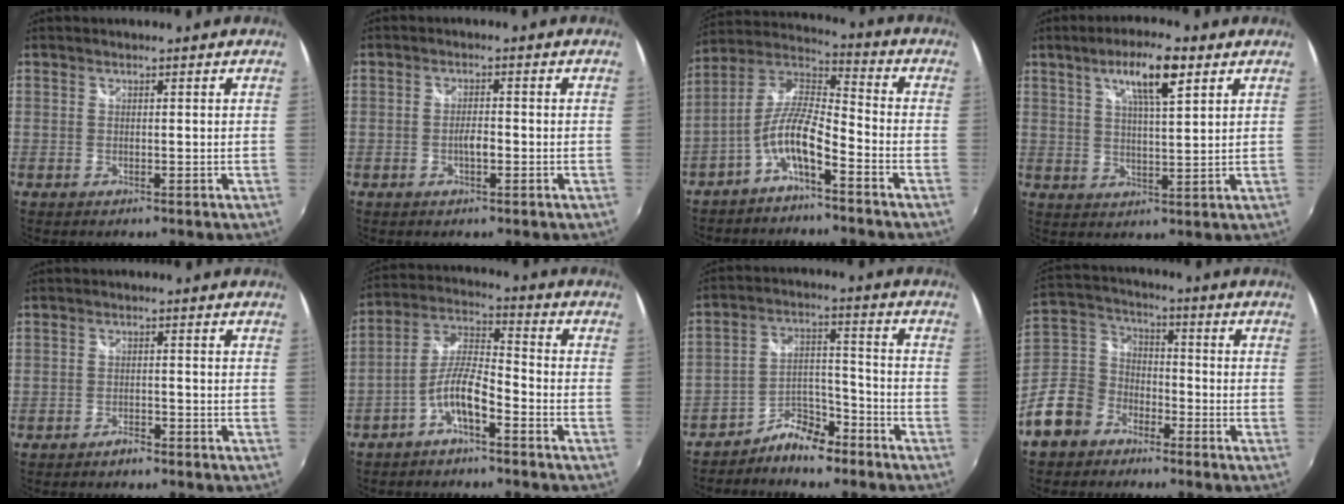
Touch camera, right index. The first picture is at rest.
{"total": 2.2, "force": [-0.9, 0.7, 1.9], "torque": [-0.035, 0.001, -0.017]}
{"total": 9.3, "force": [-5.2, 2.3, 7.4], "torque": [-0.164, 0.010, -0.099]}
{"total": 8.8, "force": [4.6, 1.6, 7.3], "torque": [-0.123, 0.009, 0.077]}
{"total": 2.1, "force": [-1.8, 0.6, 0.7], "torque": [-0.019, -0.001, -0.033]}
{"total": 7.5, "force": [-4.4, 1.9, 5.8], "torque": [-0.129, 0.015, -0.082]}
{"total": 7.6, "force": [-6.3, 2.8, 3.2], "torque": [-0.059, 0.025, -0.114]}
{"total": 14.4, "force": [-8.8, 10.2, 5.1], "torque": [-0.143, 0.034, -0.162]}